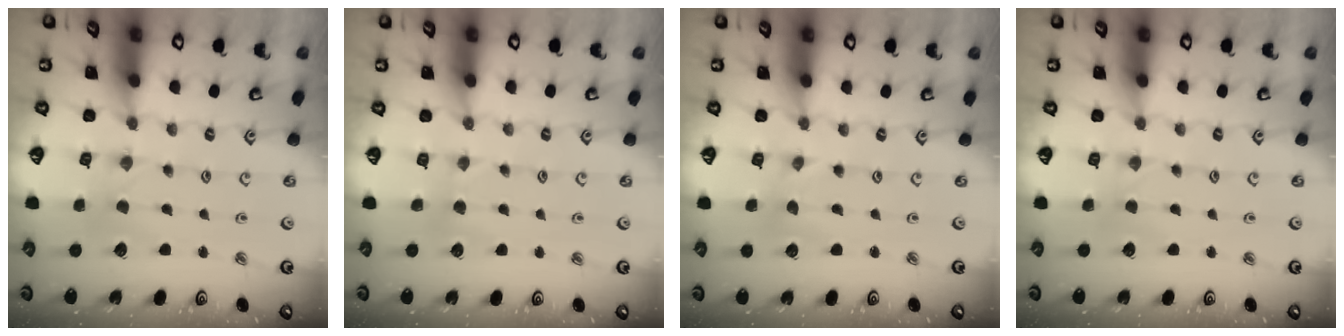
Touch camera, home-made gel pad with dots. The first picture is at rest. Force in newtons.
{"total": 3.1, "press": 3.1, "slide": 0.5}
{"total": 0.0}
{"total": 1.5, "press": 1.4, "slide": 0.3}